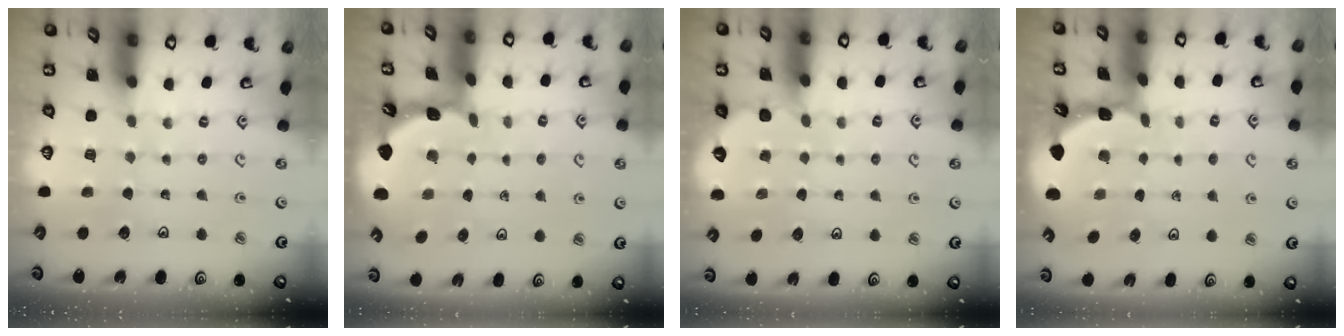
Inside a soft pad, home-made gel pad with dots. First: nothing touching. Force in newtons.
{"total": 1.8, "press": 1.8, "slide": 0.1}
{"total": 2.0, "press": 2.0, "slide": 0.1}
{"total": 1.7, "press": 1.7, "slide": 0.1}